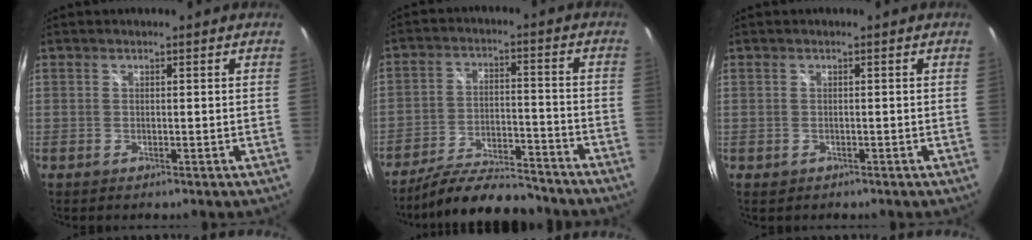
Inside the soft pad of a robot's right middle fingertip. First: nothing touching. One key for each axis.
{"total": 14.3, "fx": -12.8, "fy": 3.2, "fz": 5.5, "tx": -0.113, "ty": -0.001, "tz": -0.195}
{"total": 0.8, "fx": -0.3, "fy": 0.6, "fz": 0.3, "tx": -0.005, "ty": -0.001, "tz": -0.003}